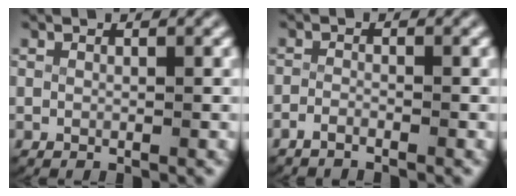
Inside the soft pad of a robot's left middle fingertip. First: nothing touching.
{"total": 1.7, "force": [-1.6, 0.3, 0.3], "torque": [-0.019, -0.010, -0.030]}